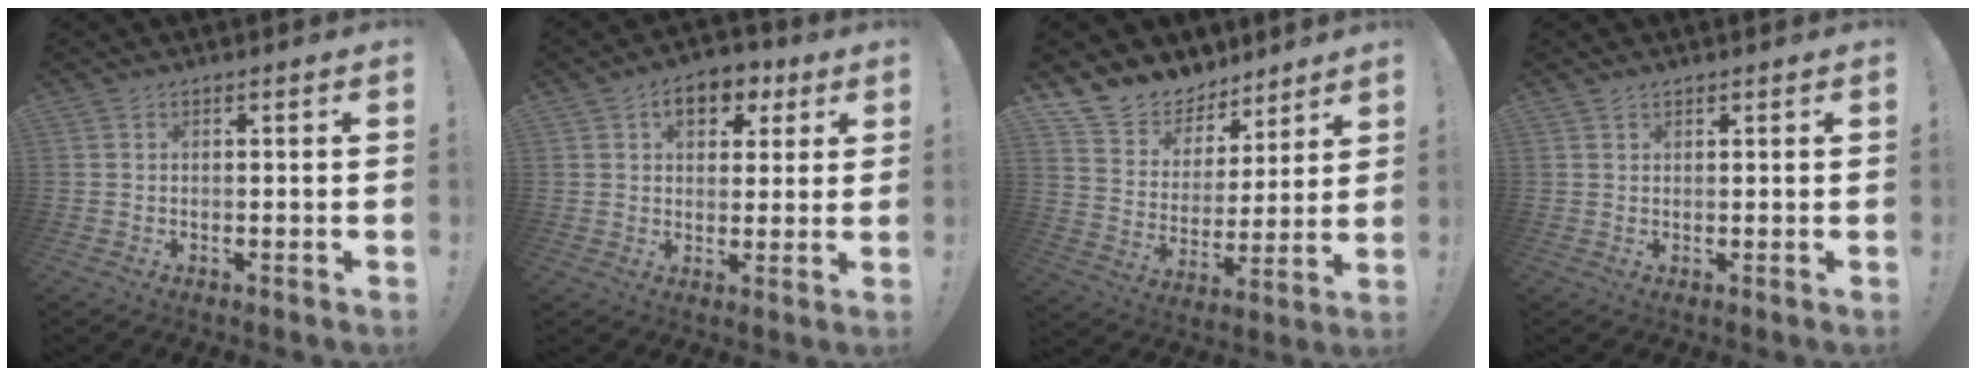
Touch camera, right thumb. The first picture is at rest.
{"total": 8.8, "force": [3.9, 5.8, 5.3], "torque": [-0.064, -0.014, 0.068]}
{"total": 10.9, "force": [8.5, 6.7, 1.4], "torque": [-0.040, -0.070, 0.162]}
{"total": 1.0, "force": [0.9, 0.5, 0.1], "torque": [0.000, -0.001, 0.018]}